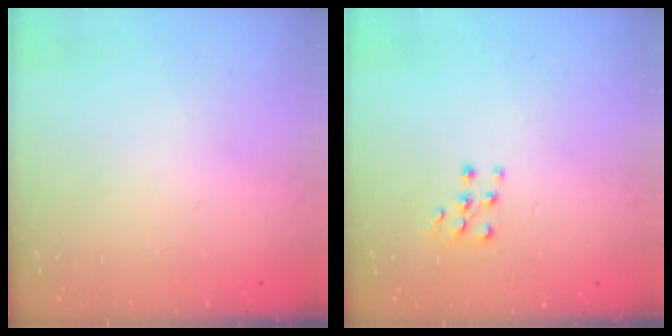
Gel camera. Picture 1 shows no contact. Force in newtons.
{"total": 6.1, "press": 6.0, "slide": 0.5}